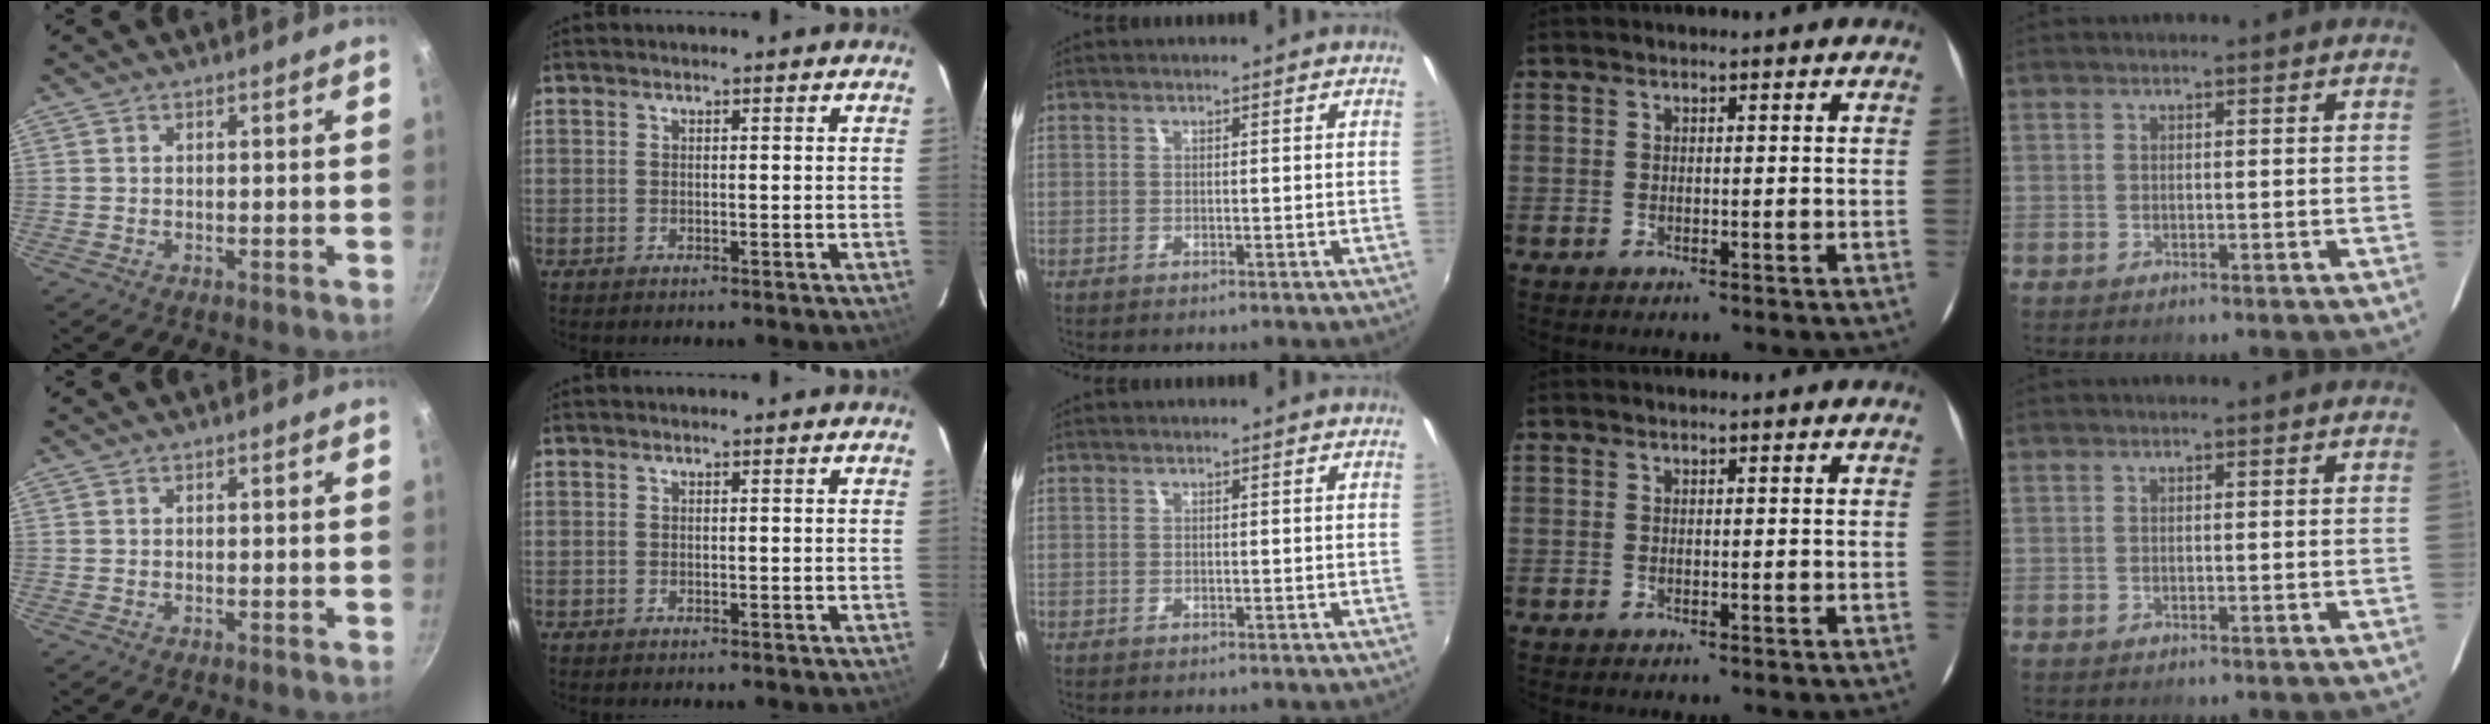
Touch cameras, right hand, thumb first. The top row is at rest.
{}